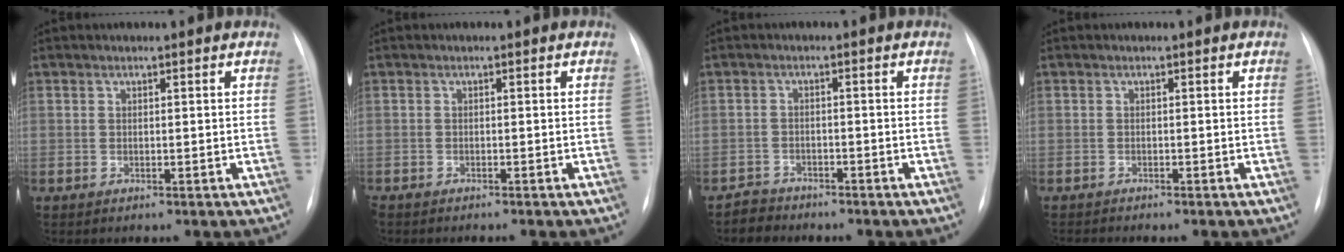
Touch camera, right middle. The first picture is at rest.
{"total": 1.8, "force": [-1.6, 0.2, 0.7], "torque": [-0.013, -0.004, -0.024]}
{"total": 2.6, "force": [-2.3, 0.9, -0.8], "torque": [0.012, -0.002, -0.043]}
{"total": 2.4, "force": [-2.2, -0.2, 1.0], "torque": [-0.005, -0.002, -0.029]}